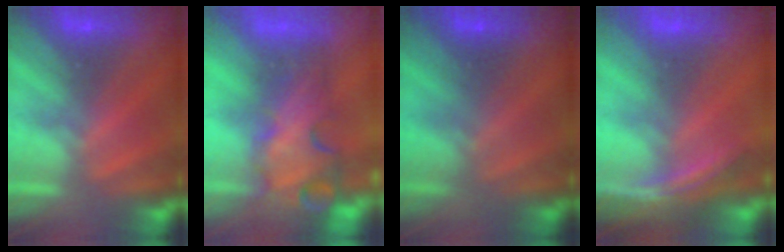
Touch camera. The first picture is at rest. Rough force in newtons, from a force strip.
{"total": 5.9}
{"total": 1.7}
{"total": 3.7}